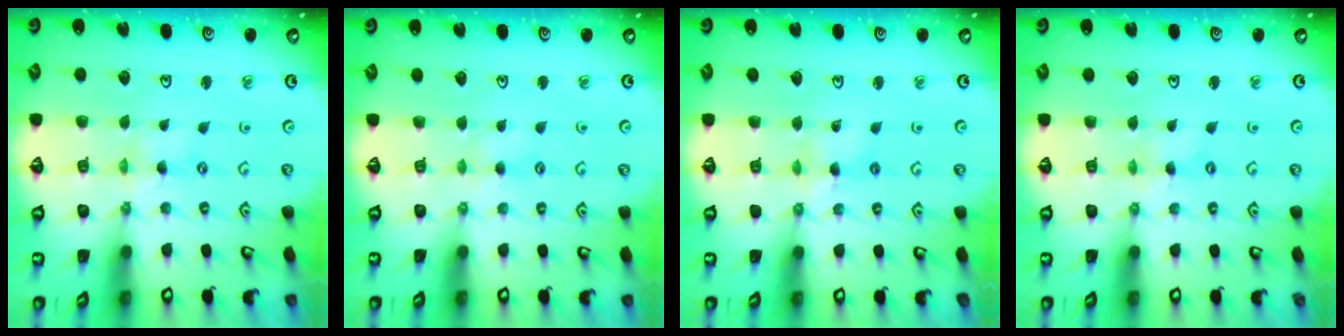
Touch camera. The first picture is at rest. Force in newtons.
{"total": 1.8, "press": 1.8, "slide": 0.4}
{"total": 2.0, "press": 2.0, "slide": 0.3}
{"total": 0.0}